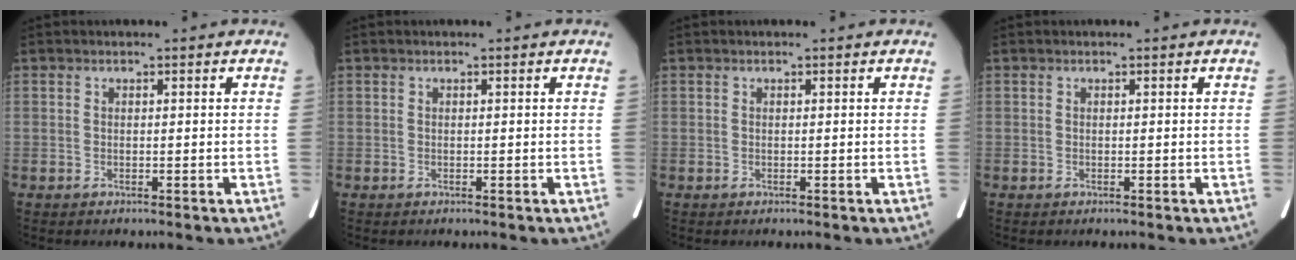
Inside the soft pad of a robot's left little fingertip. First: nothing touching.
{"total": 0.0}
{"total": 0.0}
{"total": 0.0}